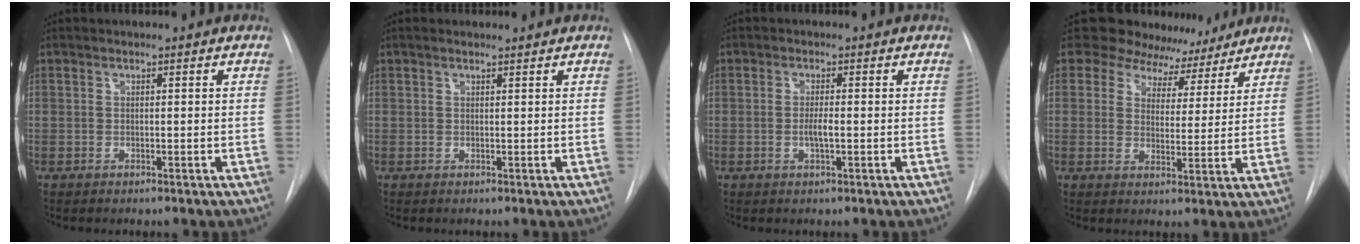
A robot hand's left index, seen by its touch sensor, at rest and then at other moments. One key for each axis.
{"total": 1.3, "fx": 1.2, "fy": 0.2, "fz": 0.4, "tx": -0.012, "ty": 0.013, "tz": 0.022}
{"total": 1.9, "fx": -0.4, "fy": 0.3, "fz": 1.9, "tx": -0.038, "ty": -0.002, "tz": -0.007}
{"total": 10.3, "fx": 8.8, "fy": 5.3, "fz": 0.9, "tx": 0.006, "ty": 0.000, "tz": 0.108}